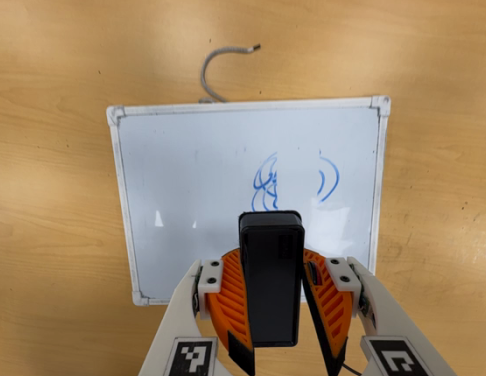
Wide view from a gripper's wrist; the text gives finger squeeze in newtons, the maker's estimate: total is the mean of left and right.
{"total": 9.5, "left": 9.2, "right": 9.8}